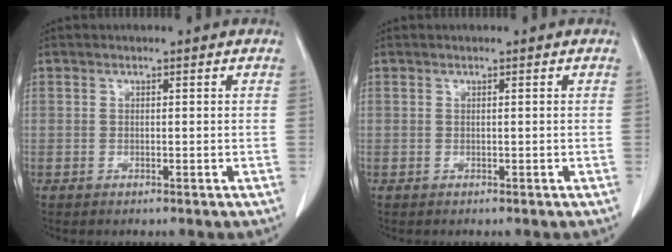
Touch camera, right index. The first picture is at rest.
{"total": 0.0}